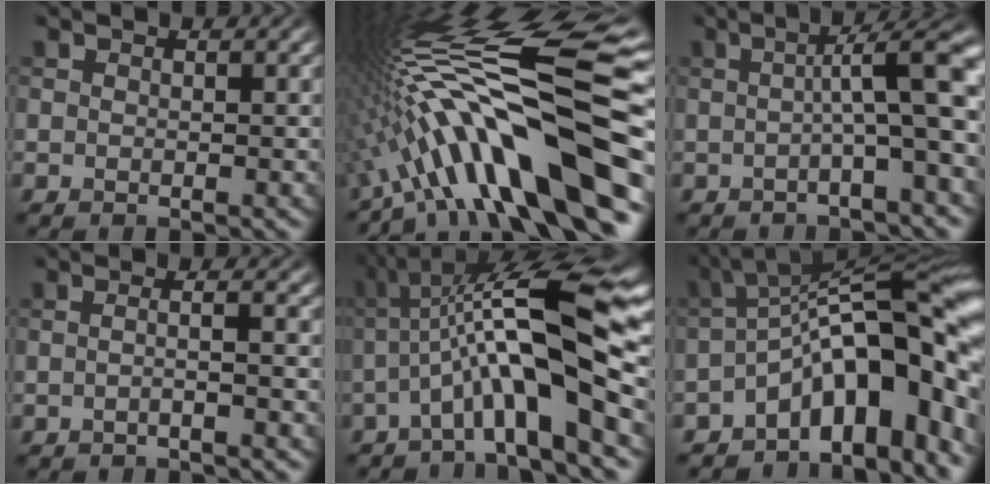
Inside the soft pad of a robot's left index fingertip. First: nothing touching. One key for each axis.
{"total": 16.2, "fx": -5.0, "fy": 3.2, "fz": 15.1, "tx": -0.257, "ty": 0.045, "tz": -0.084}
{"total": 8.0, "fx": 0.3, "fy": 1.5, "fz": 7.8, "tx": -0.099, "ty": 0.018, "tz": -0.005}
{"total": 1.9, "fx": -0.4, "fy": 0.6, "fz": 1.7, "tx": -0.019, "ty": -0.001, "tz": -0.017}
{"total": 10.6, "fx": -0.9, "fy": 2.0, "fz": 10.4, "tx": -0.172, "ty": 0.023, "tz": -0.024}
{"total": 13.5, "fx": -4.3, "fy": 5.2, "fz": 11.7, "tx": -0.144, "ty": 0.018, "tz": -0.073}